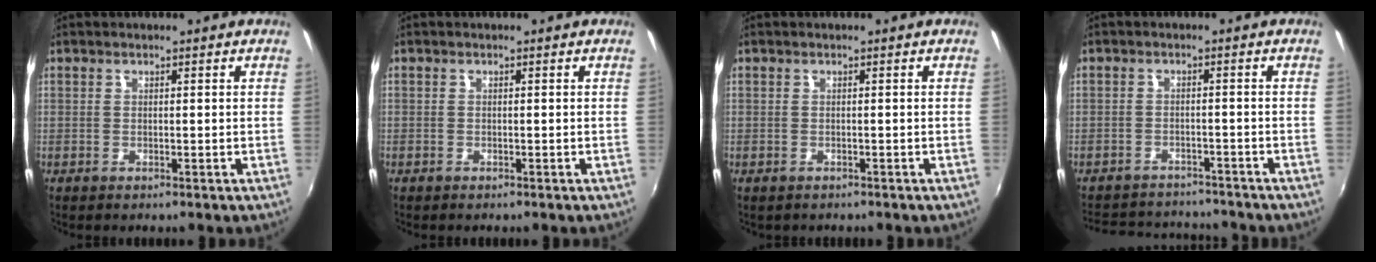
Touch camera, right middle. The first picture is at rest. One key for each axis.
{"total": 0.7, "fx": -0.5, "fy": 0.4, "fz": 0.0, "tx": -0.002, "ty": 0.002, "tz": -0.008}
{"total": 0.7, "fx": -0.6, "fy": 0.3, "fz": 0.2, "tx": -0.008, "ty": 0.000, "tz": -0.006}
{"total": 10.7, "fx": -9.7, "fy": 3.7, "fz": 2.7, "tx": -0.074, "ty": 0.025, "tz": -0.136}